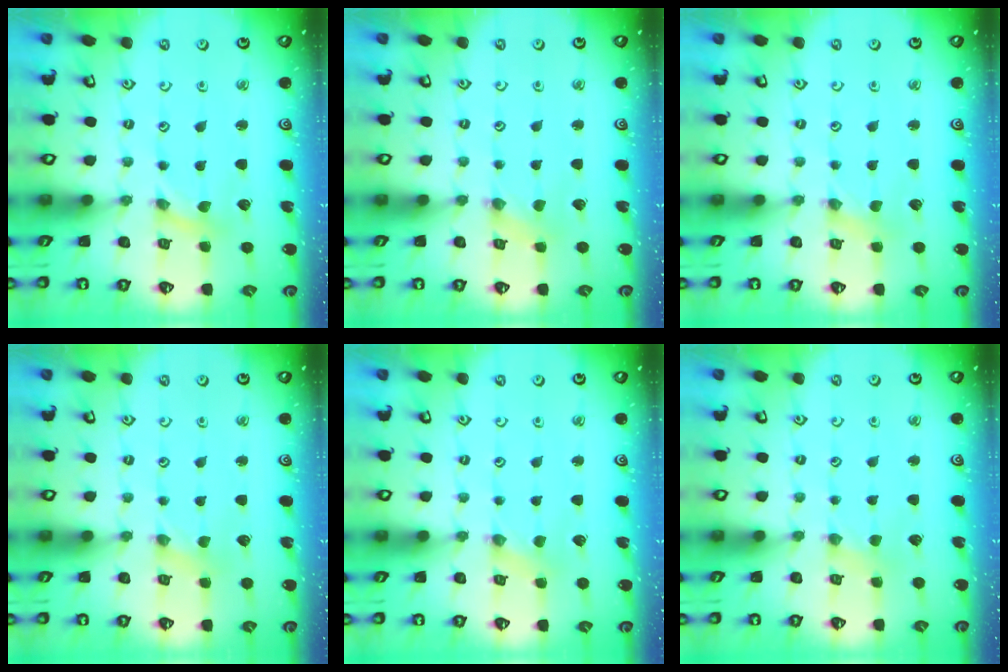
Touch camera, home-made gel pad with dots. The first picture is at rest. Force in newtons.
{"total": 0.0}
{"total": 0.0}
{"total": 0.0}
{"total": 0.7, "press": 0.7, "slide": 0.2}
{"total": 1.6, "press": 1.5, "slide": 0.4}